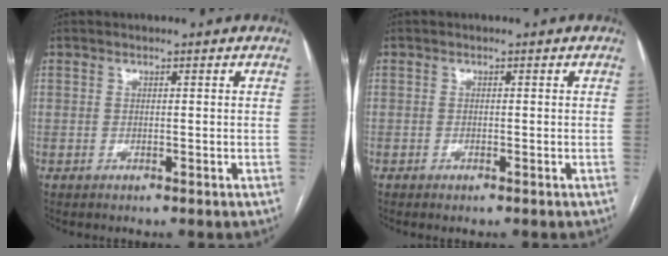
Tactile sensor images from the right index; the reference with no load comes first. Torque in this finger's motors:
{"motor_torque": [0.56, -0.53, -0.04, -0.04]}